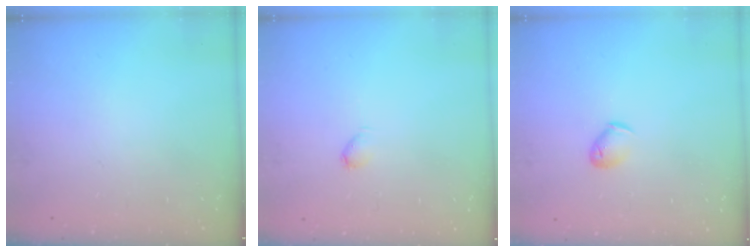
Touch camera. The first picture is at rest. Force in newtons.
{"total": 2.3, "press": 2.3, "slide": 0.4}
{"total": 5.1, "press": 5.0, "slide": 1.1}